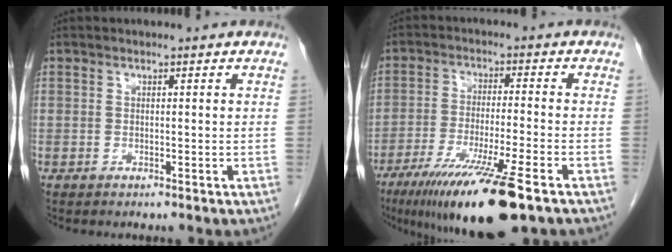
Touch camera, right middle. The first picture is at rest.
{"total": 15.1, "force": [-9.8, 0.4, 11.5], "torque": [-0.190, -0.045, -0.163]}